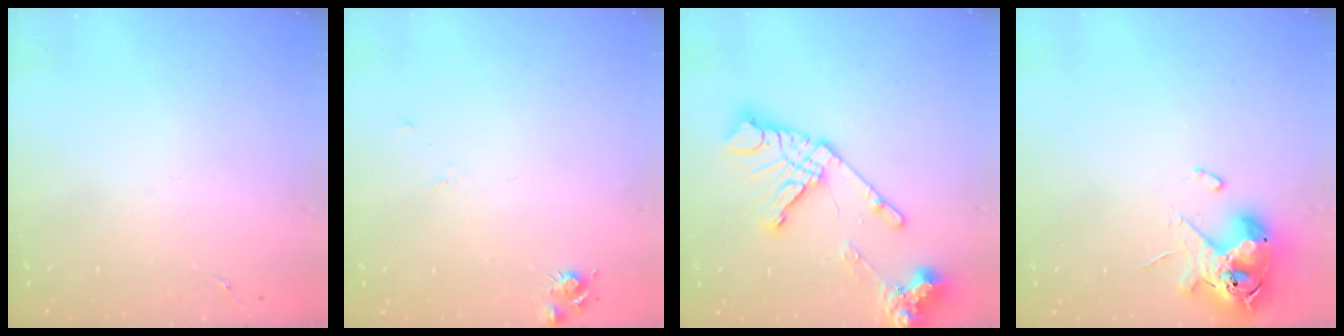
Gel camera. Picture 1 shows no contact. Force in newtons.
{"total": 6.5, "press": 6.5, "slide": 0.8}
{"total": 20.4, "press": 20.3, "slide": 2.5}
{"total": 11.6, "press": 11.4, "slide": 2.0}